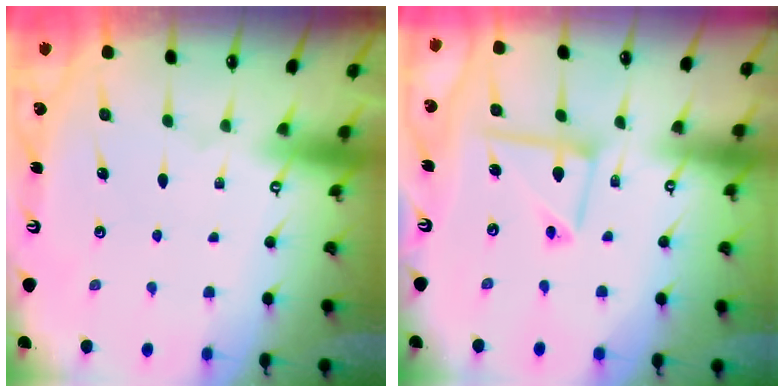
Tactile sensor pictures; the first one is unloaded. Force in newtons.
{"total": 9.4, "press": 9.4, "slide": 0.8}